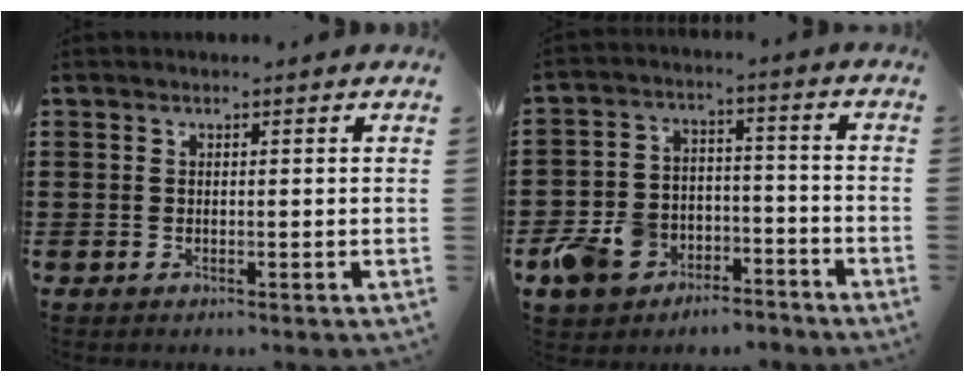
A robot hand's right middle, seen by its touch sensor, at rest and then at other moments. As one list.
[{"total": 8.1, "force": [-6.1, 5.1, 1.8], "torque": [-0.064, 0.028, -0.121]}]